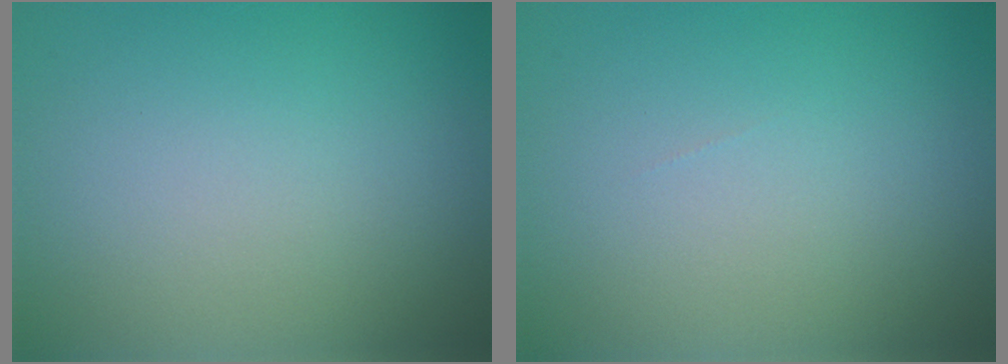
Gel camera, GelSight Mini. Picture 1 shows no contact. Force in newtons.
{"total": 0.0}